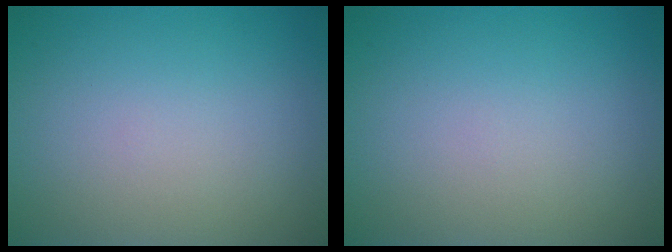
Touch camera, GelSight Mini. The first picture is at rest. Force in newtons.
{"total": 0.0}